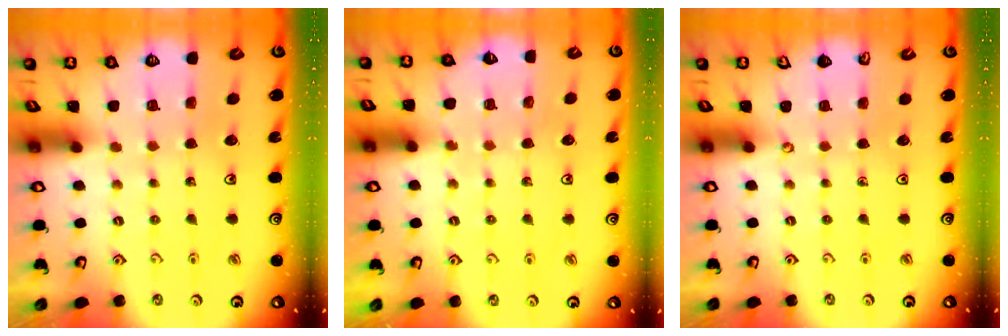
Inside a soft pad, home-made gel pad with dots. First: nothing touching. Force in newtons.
{"total": 4.5, "press": 3.9, "slide": 2.2}
{"total": 0.0}